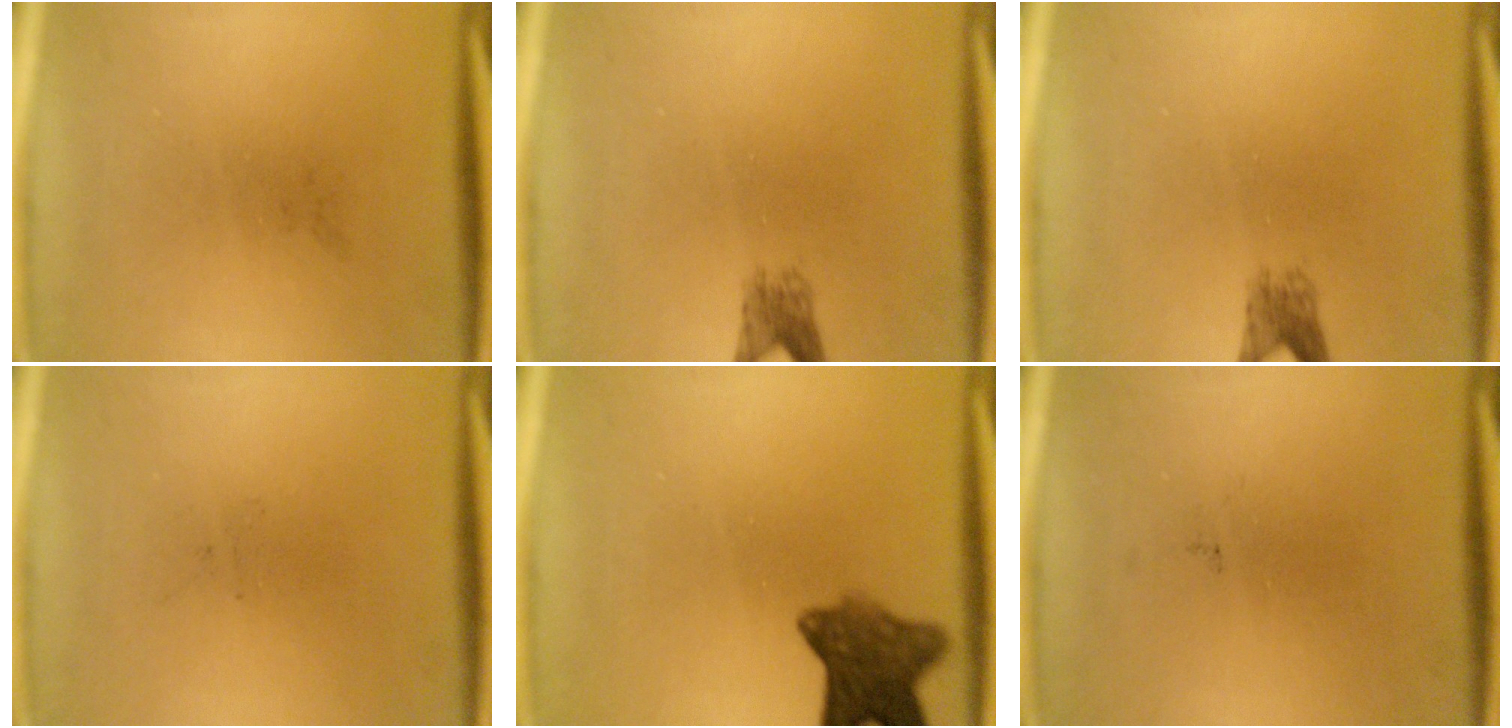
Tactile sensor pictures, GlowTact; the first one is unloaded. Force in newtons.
{"total": 2.2}
{"total": 2.2}
{"total": 0.0}
{"total": 7.6}
{"total": 0.0}